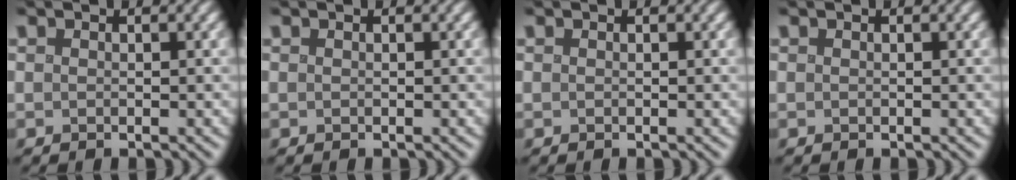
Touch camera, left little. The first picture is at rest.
{"total": 0.0}
{"total": 0.0}
{"total": 0.0}